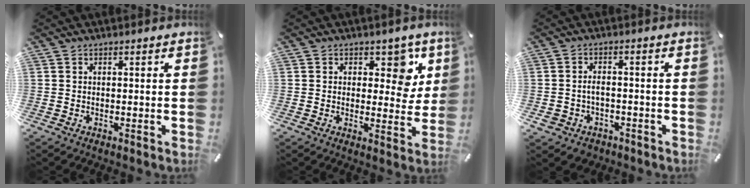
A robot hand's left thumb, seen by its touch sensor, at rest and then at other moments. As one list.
[{"total": 8.3, "force": [3.7, 5.2, 5.3], "torque": [-0.053, -0.017, 0.057]}, {"total": 4.0, "force": [-1.3, 3.3, 1.9], "torque": [-0.042, 0.004, -0.025]}]